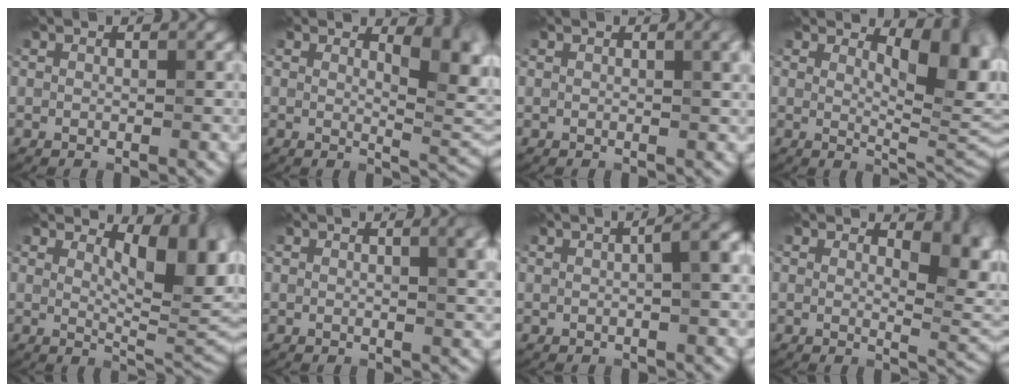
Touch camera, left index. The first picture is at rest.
{"total": 4.2, "force": [1.6, 1.5, 3.6], "torque": [-0.045, -0.010, 0.026]}
{"total": 3.5, "force": [1.2, 1.4, 3.0], "torque": [-0.034, 0.004, 0.021]}
{"total": 6.1, "force": [2.4, 2.5, 5.0], "torque": [-0.066, -0.016, 0.035]}
{"total": 6.3, "force": [2.6, 2.6, 5.2], "torque": [-0.073, -0.015, 0.038]}
{"total": 5.1, "force": [1.5, 2.2, 4.3], "torque": [-0.032, 0.008, 0.025]}
{"total": 4.7, "force": [0.3, 1.6, 4.4], "torque": [-0.038, 0.019, 0.001]}
{"total": 4.6, "force": [1.9, 1.9, 3.7], "torque": [-0.045, -0.011, 0.032]}